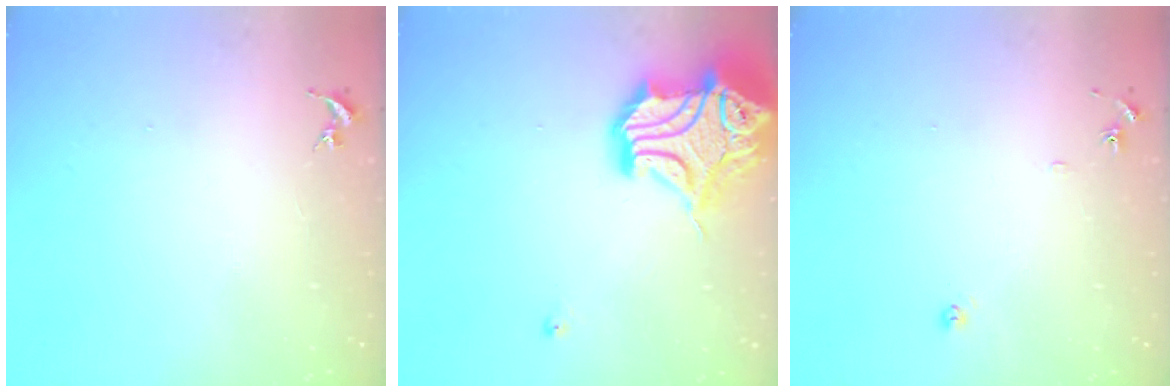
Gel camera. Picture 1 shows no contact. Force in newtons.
{"total": 19.6, "press": 19.4, "slide": 2.5}
{"total": 5.8, "press": 5.8, "slide": 0.6}